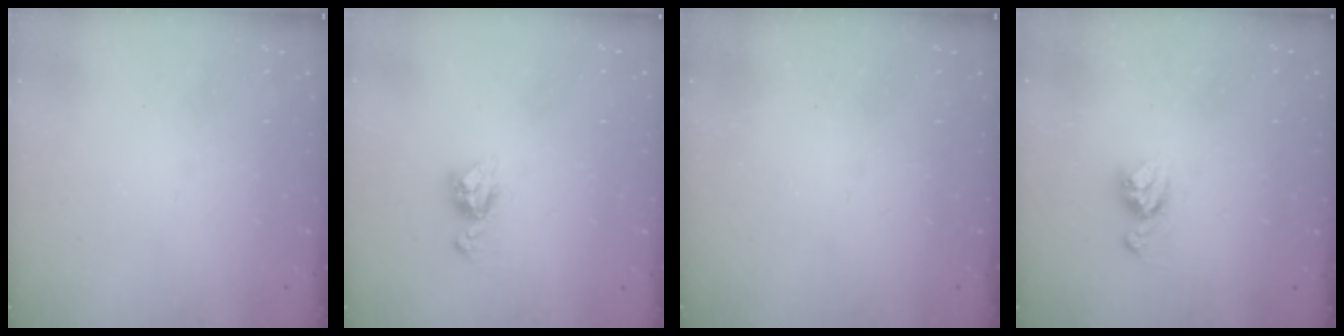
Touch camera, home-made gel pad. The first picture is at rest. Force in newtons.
{"total": 8.7, "press": 8.7, "slide": 0.8}
{"total": 0.0}
{"total": 8.7, "press": 8.7, "slide": 0.8}